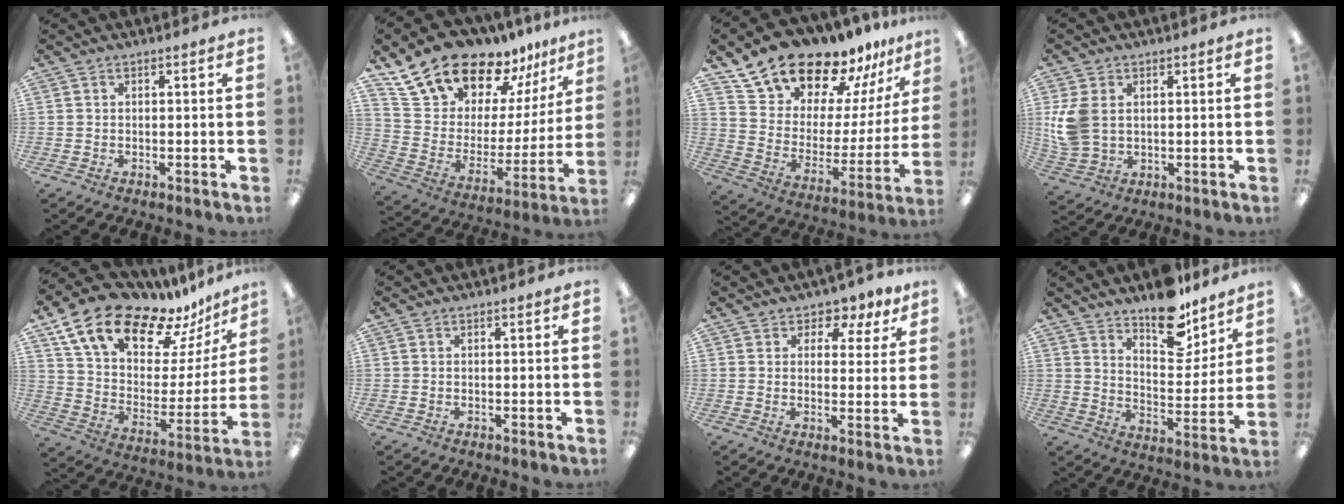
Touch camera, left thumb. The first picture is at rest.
{"total": 20.5, "force": [17.6, 9.0, 5.6], "torque": [-0.114, -0.135, 0.324]}
{"total": 20.4, "force": [17.9, 8.6, 5.0], "torque": [-0.100, -0.140, 0.328]}
{"total": 8.8, "force": [1.8, 6.8, 5.4], "torque": [-0.121, 0.008, 0.036]}
{"total": 19.5, "force": [14.9, 8.9, 8.9], "torque": [-0.152, -0.108, 0.264]}
{"total": 0.0}
{"total": 4.5, "force": [3.3, 2.7, 1.3], "torque": [-0.010, -0.021, 0.056]}
{"total": 14.7, "force": [11.7, 6.1, 6.4], "torque": [-0.077, -0.088, 0.207]}